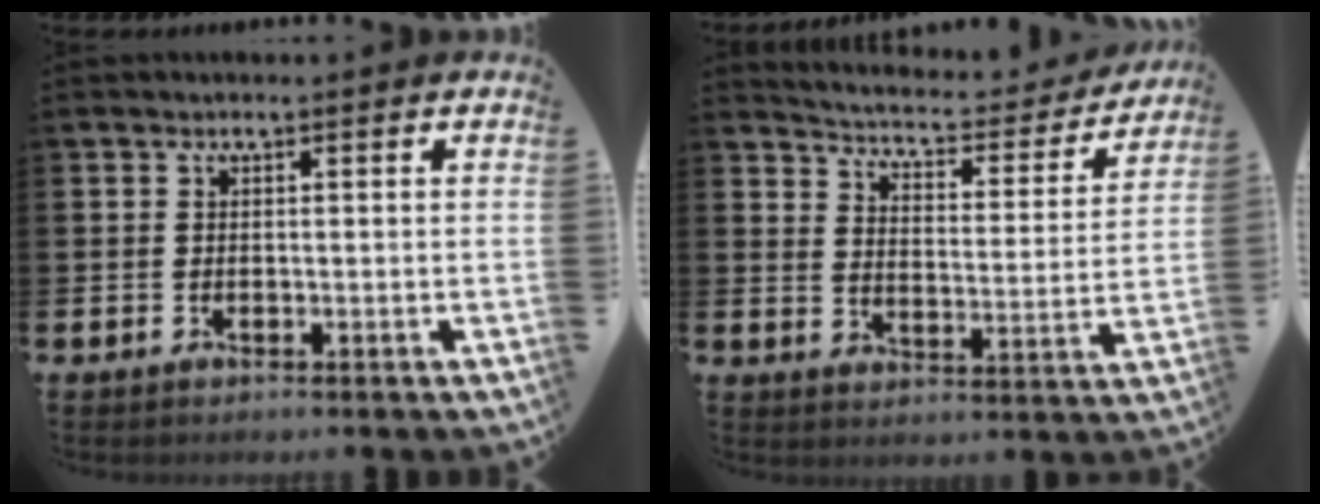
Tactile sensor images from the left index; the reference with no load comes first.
{"total": 4.5, "force": [4.3, 1.1, 1.0], "torque": [-0.040, -0.041, 0.064]}